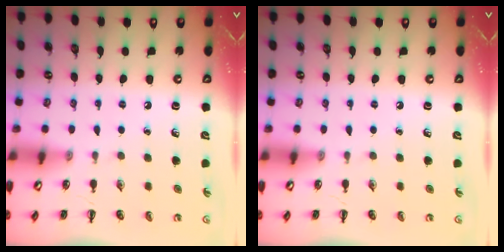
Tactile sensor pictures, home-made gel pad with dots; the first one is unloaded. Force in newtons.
{"total": 0.0}